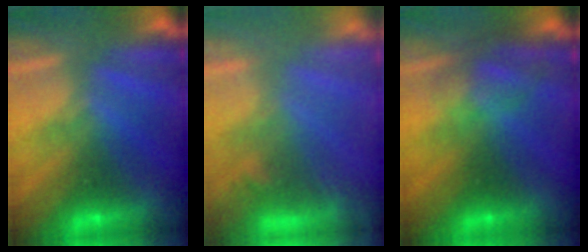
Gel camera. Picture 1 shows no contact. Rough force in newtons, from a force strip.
{"total": 7.3}
{"total": 2.5}